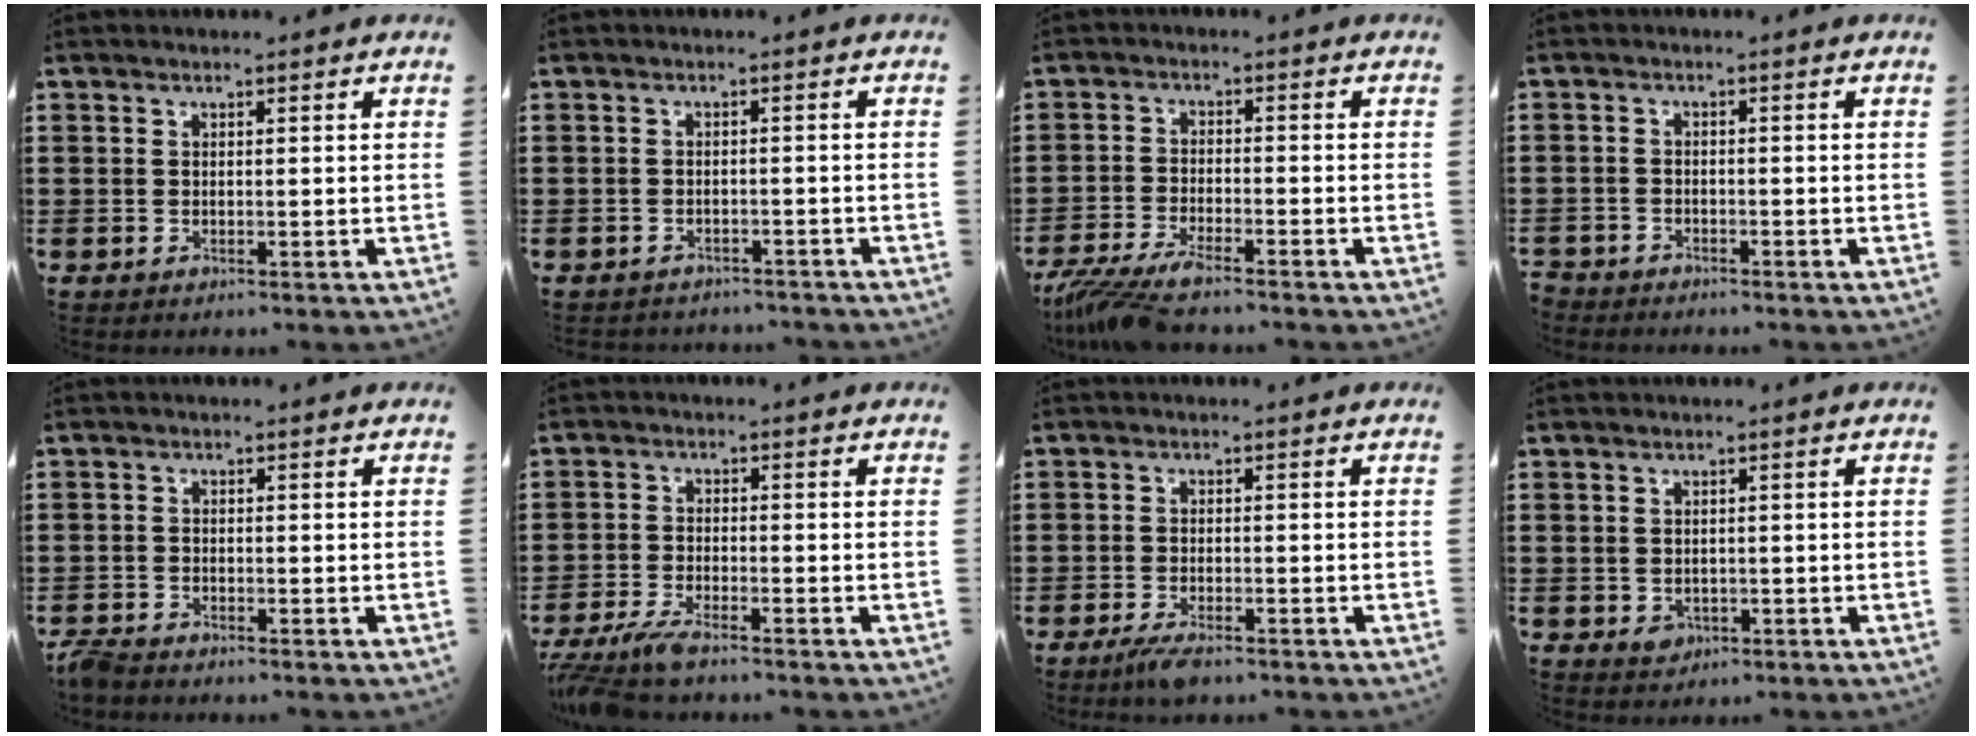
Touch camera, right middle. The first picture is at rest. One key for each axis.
{"total": 1.6, "fx": -1.6, "fy": 0.2, "fz": -0.2, "tx": -0.003, "ty": -0.001, "tz": -0.036}
{"total": 5.4, "fx": -4.9, "fy": 0.2, "fz": 2.4, "tx": -0.073, "ty": -0.019, "tz": -0.100}
{"total": 2.1, "fx": -2.1, "fy": 0.3, "fz": -0.3, "tx": 0.000, "ty": 0.000, "tz": -0.045}
{"total": 2.3, "fx": -2.2, "fy": 0.5, "fz": 0.6, "tx": -0.026, "ty": -0.002, "tz": -0.050}
{"total": 4.5, "fx": -4.0, "fy": 0.4, "fz": 2.1, "tx": -0.062, "ty": -0.015, "tz": -0.083}
{"total": 2.8, "fx": -2.3, "fy": 0.5, "fz": 1.6, "tx": -0.040, "ty": -0.002, "tz": -0.047}
{"total": 1.4, "fx": -0.4, "fy": 1.1, "fz": 0.6, "tx": -0.008, "ty": -0.001, "tz": -0.010}